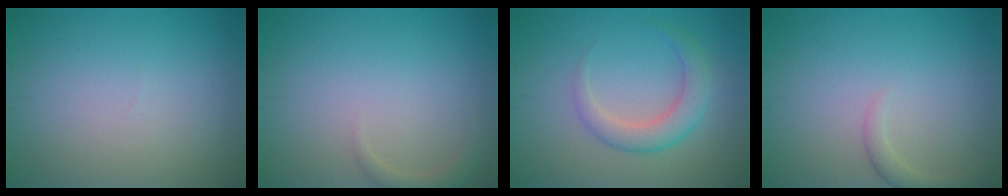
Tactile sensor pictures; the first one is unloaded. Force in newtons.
{"total": 1.5, "press": 1.5, "slide": 0.2}
{"total": 3.2, "press": 3.2, "slide": 0.3}
{"total": 1.5, "press": 1.5, "slide": 0.2}